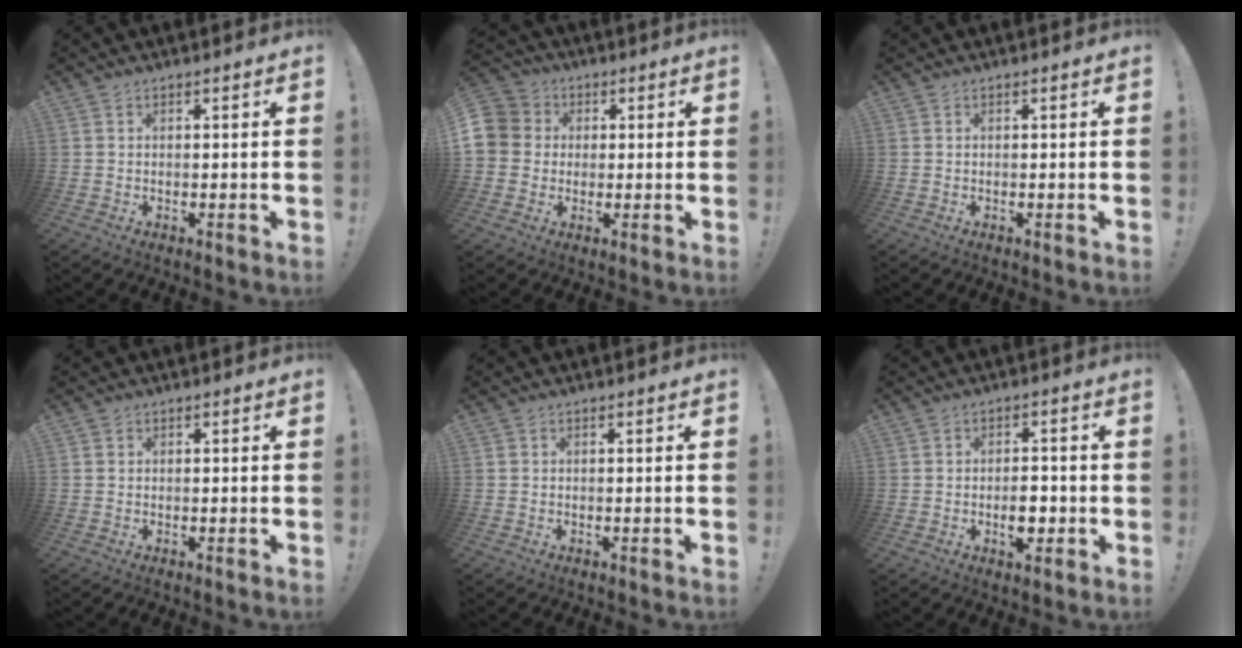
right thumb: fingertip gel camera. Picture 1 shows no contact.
{"total": 8.4, "force": [0.8, 7.9, 2.6], "torque": [-0.047, 0.008, 0.018]}
{"total": 0.0}
{"total": 0.6, "force": [0.3, 0.4, 0.0], "torque": [0.001, 0.001, 0.007]}
{"total": 0.0}
{"total": 5.8, "force": [-1.4, 4.3, 3.6], "torque": [-0.036, 0.010, -0.023]}